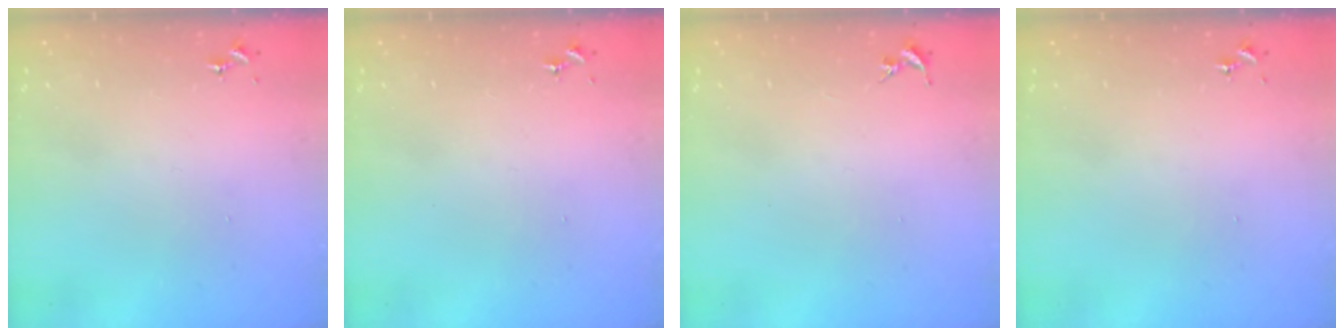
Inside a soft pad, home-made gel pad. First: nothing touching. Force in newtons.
{"total": 0.0}
{"total": 0.0}
{"total": 0.0}